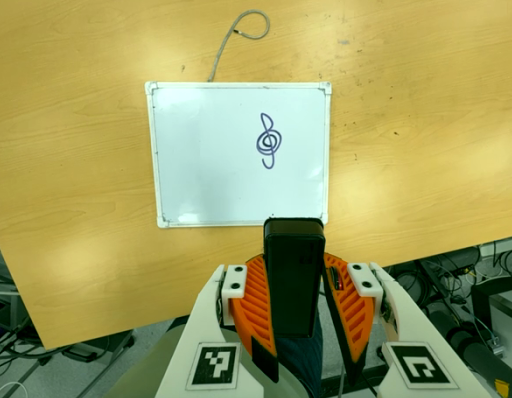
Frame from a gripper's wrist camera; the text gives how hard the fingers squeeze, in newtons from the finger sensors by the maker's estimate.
{"total": 8.0, "left": 6.6, "right": 9.5}